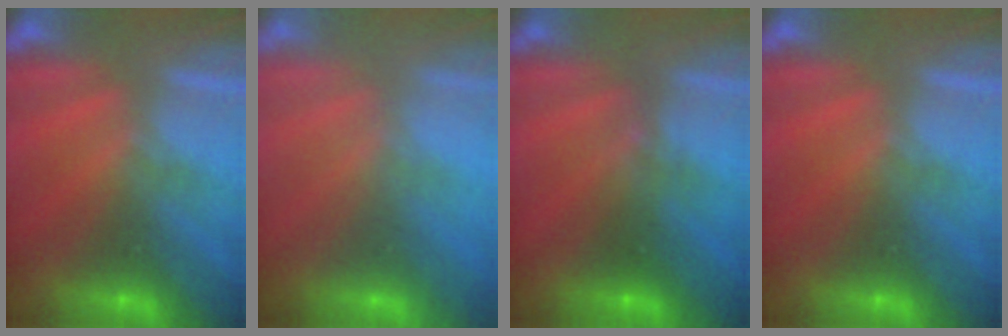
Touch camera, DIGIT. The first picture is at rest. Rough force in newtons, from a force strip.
{"total": 2.5}
{"total": 2.3}
{"total": 0.0}